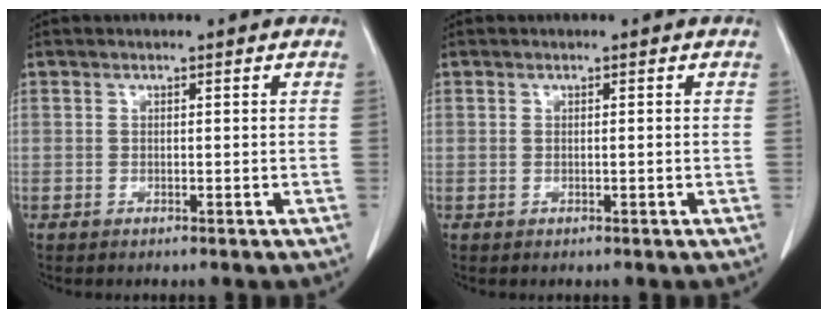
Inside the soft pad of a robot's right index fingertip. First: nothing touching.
{"total": 0.6, "force": [-0.1, 0.3, 0.5], "torque": [-0.017, 0.003, 0.002]}